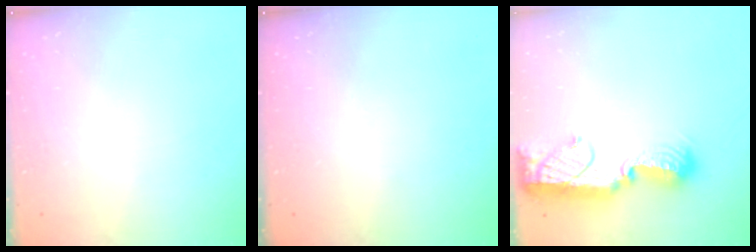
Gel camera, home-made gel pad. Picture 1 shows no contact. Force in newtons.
{"total": 0.0}
{"total": 13.4, "press": 13.3, "slide": 0.6}